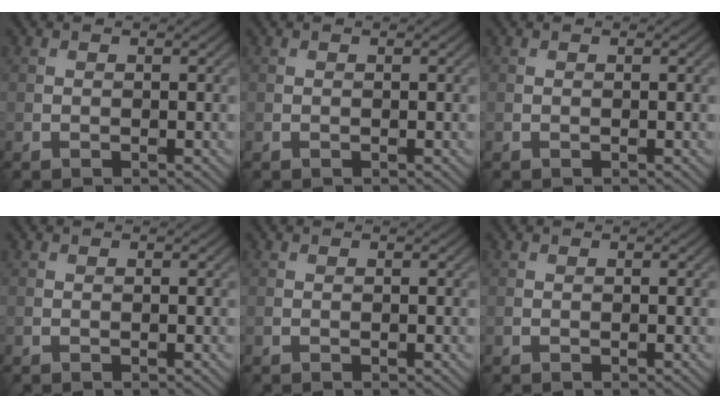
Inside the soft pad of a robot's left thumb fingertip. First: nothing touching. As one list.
[{"total": 0.0}, {"total": 0.0}, {"total": 0.0}, {"total": 0.0}, {"total": 0.0}]